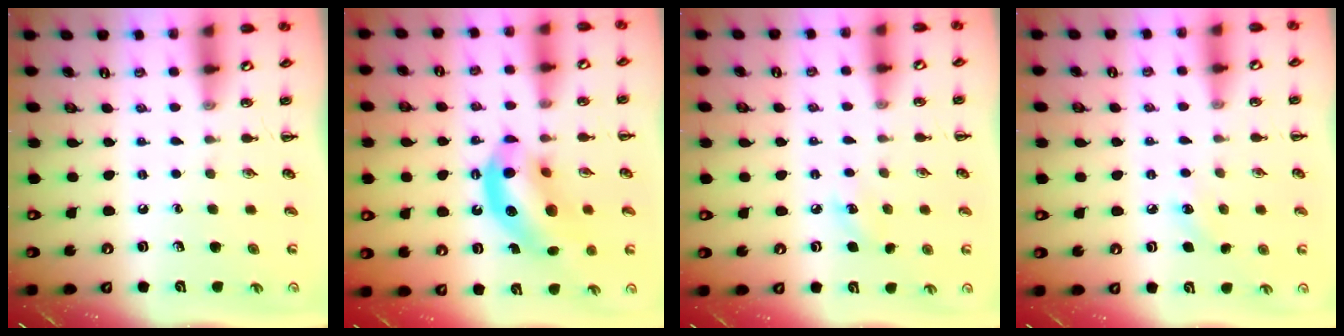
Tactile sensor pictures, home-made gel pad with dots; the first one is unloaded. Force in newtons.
{"total": 13.6, "press": 13.1, "slide": 3.6}
{"total": 5.2, "press": 5.0, "slide": 1.3}
{"total": 6.0, "press": 5.8, "slide": 1.8}